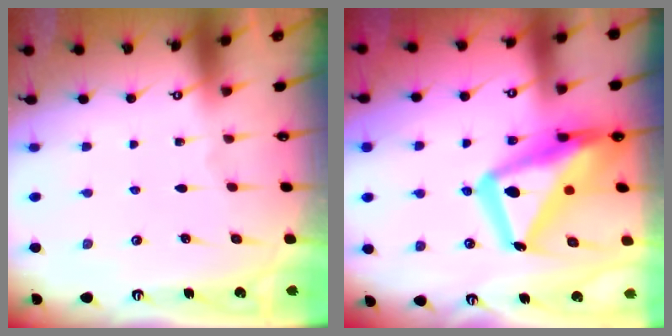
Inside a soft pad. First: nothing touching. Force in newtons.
{"total": 22.5, "press": 22.4, "slide": 2.0}